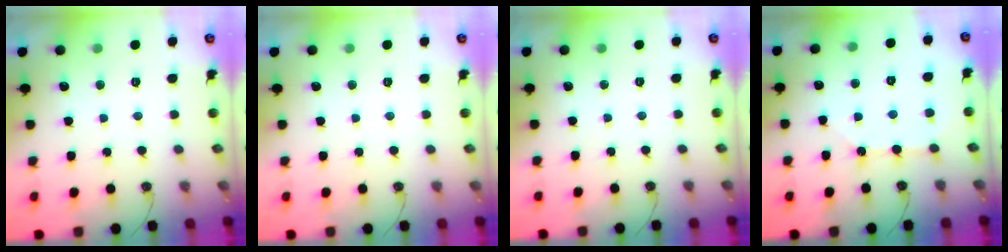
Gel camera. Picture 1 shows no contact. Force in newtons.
{"total": 0.0}
{"total": 0.0}
{"total": 3.8, "press": 3.8, "slide": 0.3}